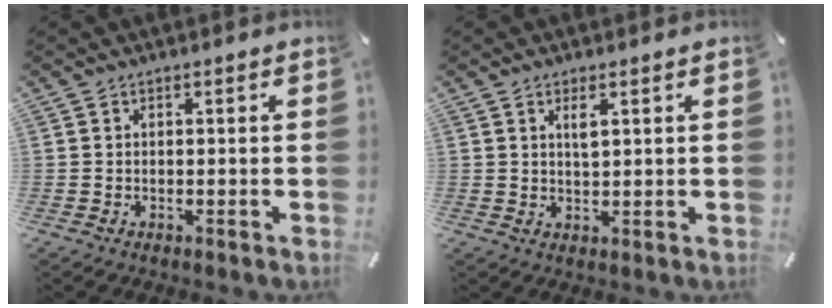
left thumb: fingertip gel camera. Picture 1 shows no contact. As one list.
[{"total": 2.8, "force": [1.3, 0.9, 2.3], "torque": [-0.040, 0.000, 0.020]}]